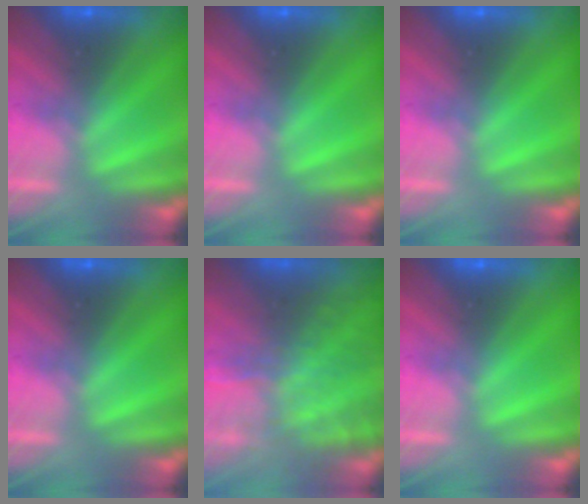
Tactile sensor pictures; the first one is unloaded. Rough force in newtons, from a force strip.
{"total": 0.0}
{"total": 0.0}
{"total": 0.0}
{"total": 7.2}
{"total": 0.0}